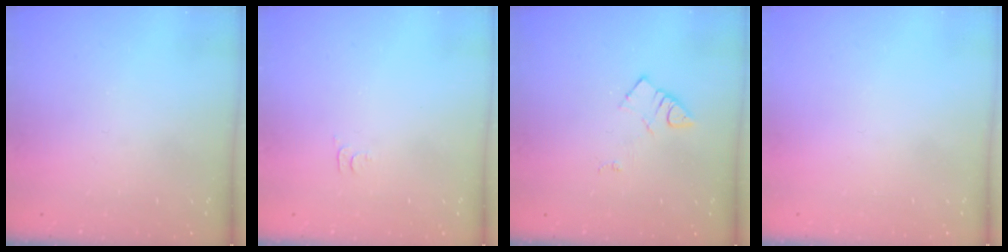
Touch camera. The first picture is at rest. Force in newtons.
{"total": 3.4, "press": 3.4, "slide": 0.5}
{"total": 4.5, "press": 4.4, "slide": 0.7}
{"total": 1.7, "press": 1.7, "slide": 0.1}